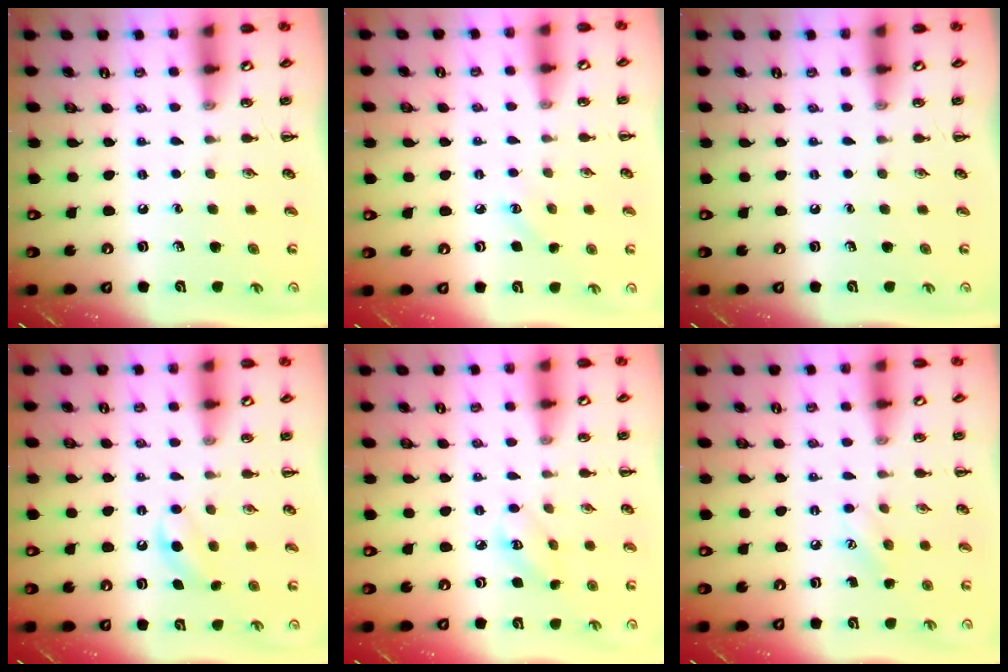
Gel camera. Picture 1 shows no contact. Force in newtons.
{"total": 5.2, "press": 5.0, "slide": 1.5}
{"total": 0.0}
{"total": 6.1, "press": 5.9, "slide": 1.5}
{"total": 3.7, "press": 3.6, "slide": 0.6}
{"total": 6.8, "press": 6.5, "slide": 1.7}